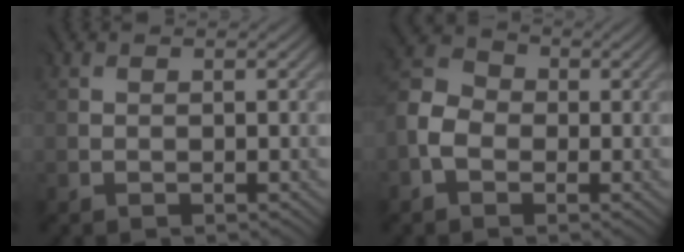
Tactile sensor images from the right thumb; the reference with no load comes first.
{"total": 4.6, "force": [-2.0, 3.5, 2.3], "torque": [-0.059, 0.004, -0.048]}